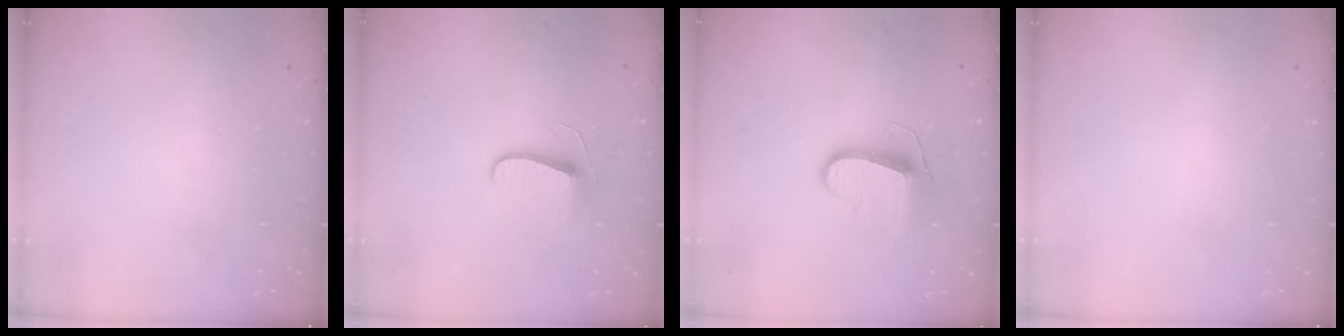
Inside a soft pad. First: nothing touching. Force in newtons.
{"total": 7.1, "press": 7.1, "slide": 0.7}
{"total": 9.7, "press": 9.7, "slide": 0.4}
{"total": 0.0}